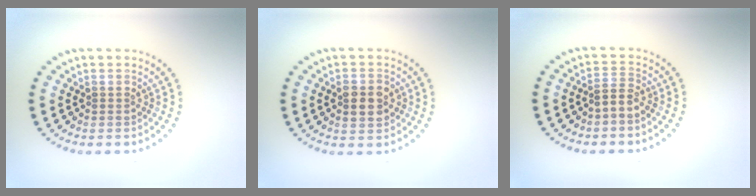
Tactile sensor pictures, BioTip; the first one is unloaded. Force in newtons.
{"total": 2.9, "press": 2.9, "slide": 0.1}
{"total": 1.4, "press": 0.9, "slide": 1.0}